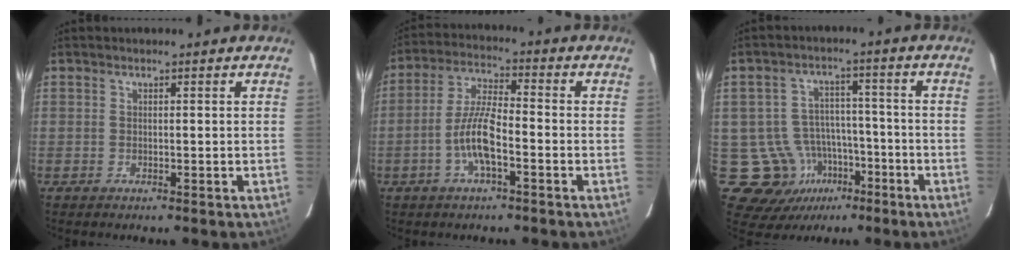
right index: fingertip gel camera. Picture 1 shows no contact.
{"total": 8.1, "force": [-2.7, 1.7, 7.4], "torque": [-0.153, 0.010, -0.054]}
{"total": 12.0, "force": [-4.7, 10.7, 2.6], "torque": [-0.053, 0.046, -0.058]}